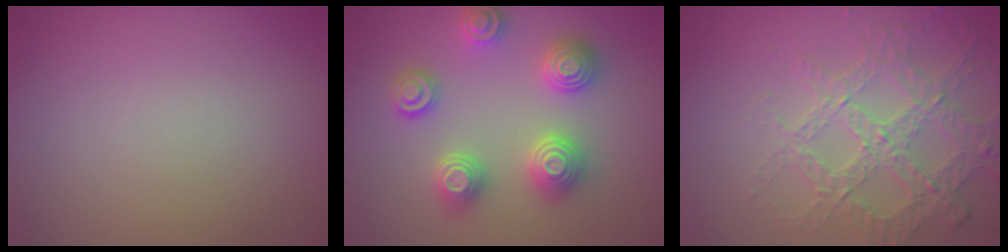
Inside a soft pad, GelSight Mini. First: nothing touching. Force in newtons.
{"total": 4.9, "press": 4.8, "slide": 0.8}
{"total": 3.7, "press": 3.6, "slide": 0.7}